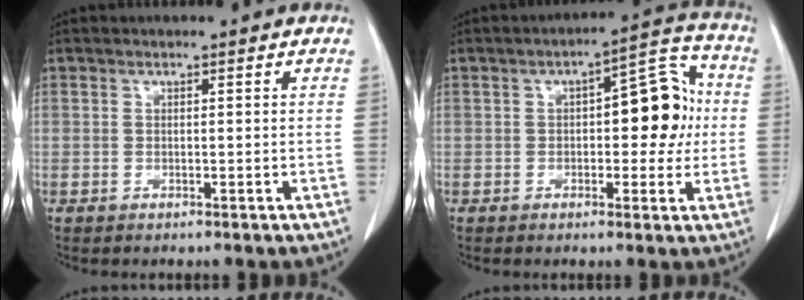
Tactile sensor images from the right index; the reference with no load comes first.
{"total": 10.5, "force": [0.6, 4.3, 9.6], "torque": [-0.116, 0.037, 0.009]}